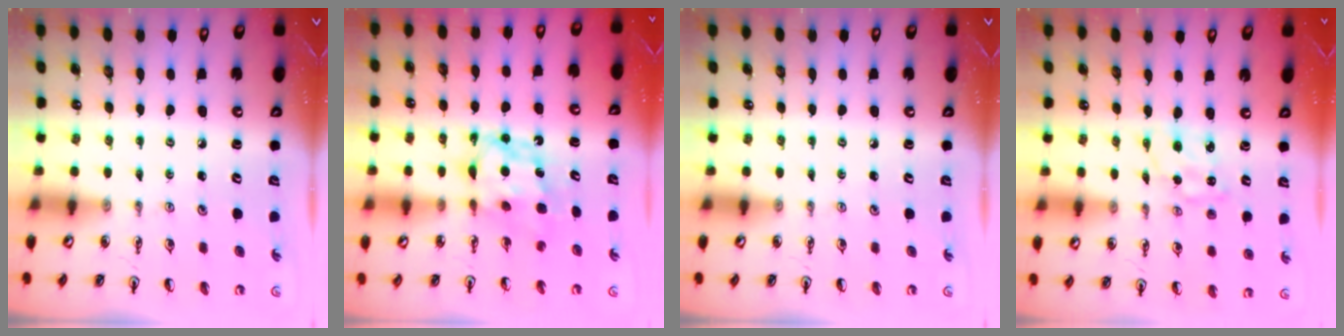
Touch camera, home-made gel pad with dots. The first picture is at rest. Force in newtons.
{"total": 6.5, "press": 6.5, "slide": 0.4}
{"total": 0.0}
{"total": 1.7, "press": 1.7, "slide": 0.3}